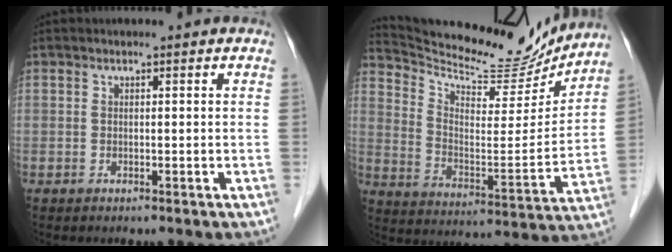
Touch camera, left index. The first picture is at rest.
{"total": 18.4, "force": [17.7, 2.8, 4.2], "torque": [-0.084, -0.044, 0.269]}